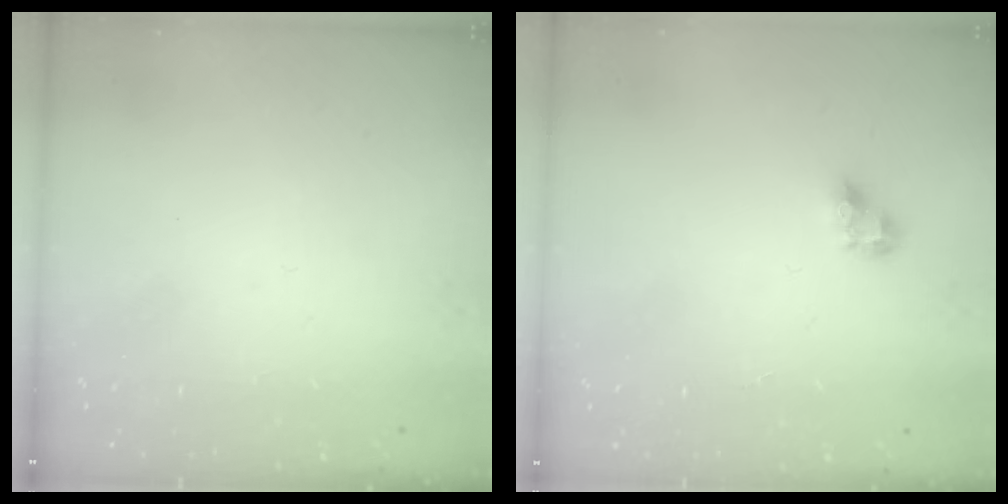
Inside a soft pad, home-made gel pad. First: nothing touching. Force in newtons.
{"total": 5.0, "press": 5.0, "slide": 0.5}